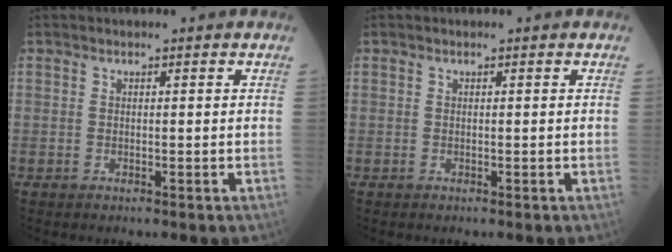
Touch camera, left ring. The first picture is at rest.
{"total": 0.0}